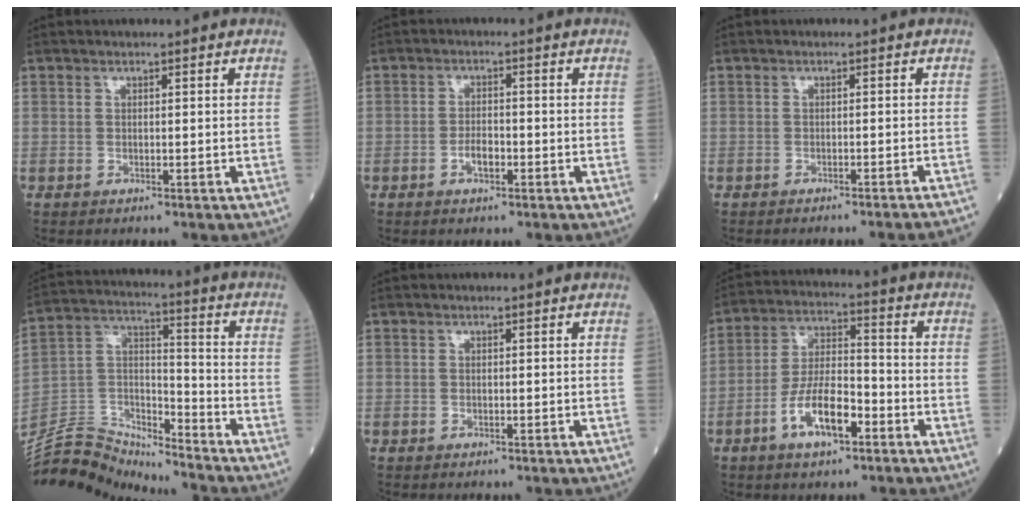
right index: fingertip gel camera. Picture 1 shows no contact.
{"total": 2.7, "force": [-1.1, 1.1, 2.2], "torque": [-0.037, 0.004, -0.019]}
{"total": 9.2, "force": [-8.7, -1.6, 2.5], "torque": [-0.006, -0.021, -0.096]}
{"total": 12.9, "force": [-12.8, 0.7, -0.4], "torque": [0.006, 0.056, -0.245]}
{"total": 0.0}
{"total": 9.6, "force": [-4.5, 3.2, 7.9], "torque": [-0.155, 0.007, -0.084]}